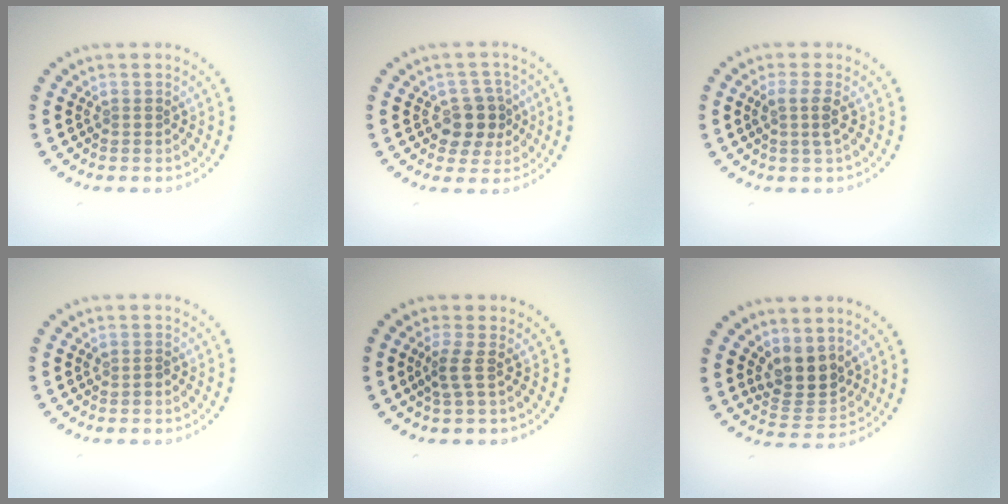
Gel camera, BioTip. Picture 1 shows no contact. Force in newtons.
{"total": 3.6, "press": 3.3, "slide": 1.4}
{"total": 1.9, "press": 1.5, "slide": 1.2}
{"total": 0.7, "press": 0.7, "slide": 0.1}
{"total": 1.8, "press": 1.1, "slide": 1.4}
{"total": 3.7, "press": 3.2, "slide": 1.7}